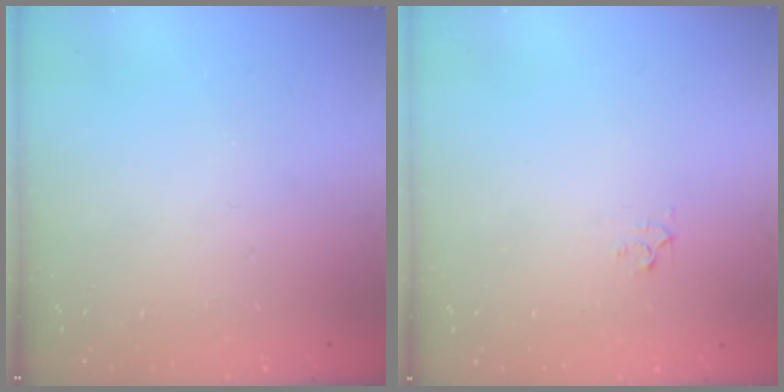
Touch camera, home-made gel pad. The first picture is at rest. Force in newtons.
{"total": 2.3, "press": 2.3, "slide": 0.2}